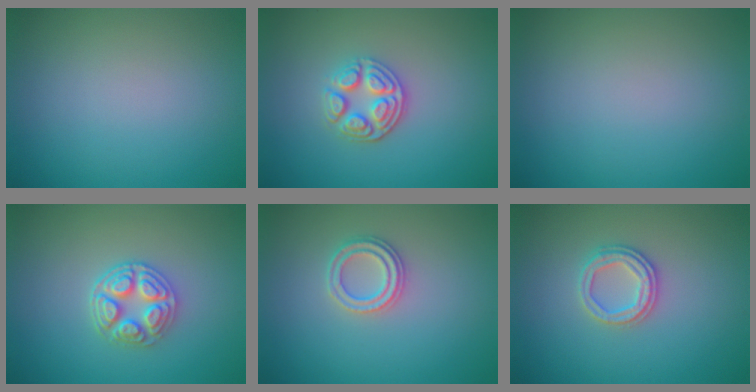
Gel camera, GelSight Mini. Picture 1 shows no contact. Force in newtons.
{"total": 3.6, "press": 3.1, "slide": 1.8}
{"total": 0.0}
{"total": 3.7, "press": 3.3, "slide": 1.8}
{"total": 2.2, "press": 2.1, "slide": 0.6}
{"total": 2.5, "press": 2.4, "slide": 0.6}